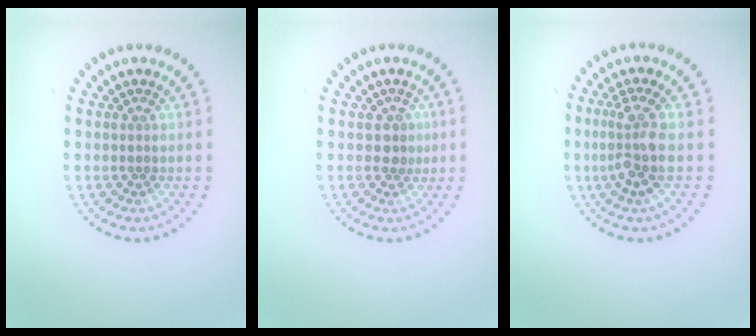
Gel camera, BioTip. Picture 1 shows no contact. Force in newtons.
{"total": 1.6, "press": 1.3, "slide": 1.0}
{"total": 3.5, "press": 2.8, "slide": 2.2}